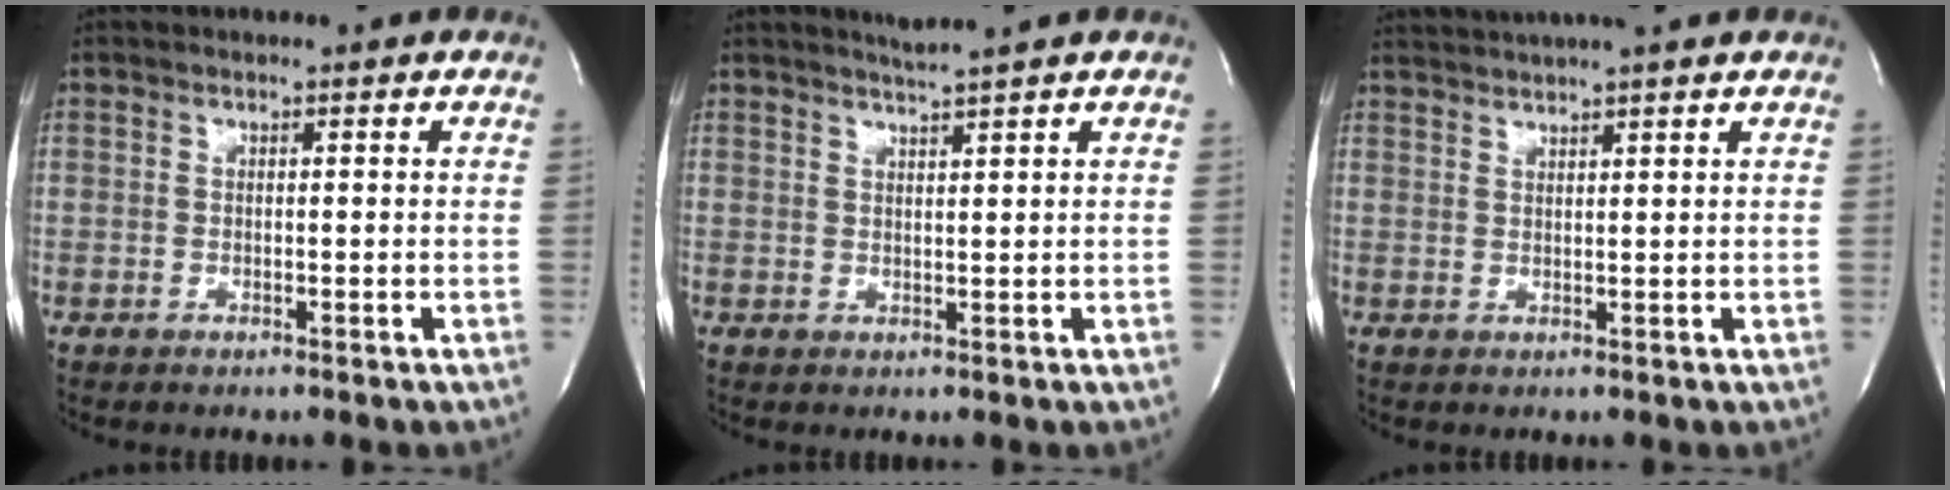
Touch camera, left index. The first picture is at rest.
{"total": 2.8, "force": [2.4, -1.2, 0.8], "torque": [-0.015, -0.008, 0.046]}
{"total": 8.5, "force": [7.7, -0.5, 3.6], "torque": [-0.066, 0.030, 0.113]}